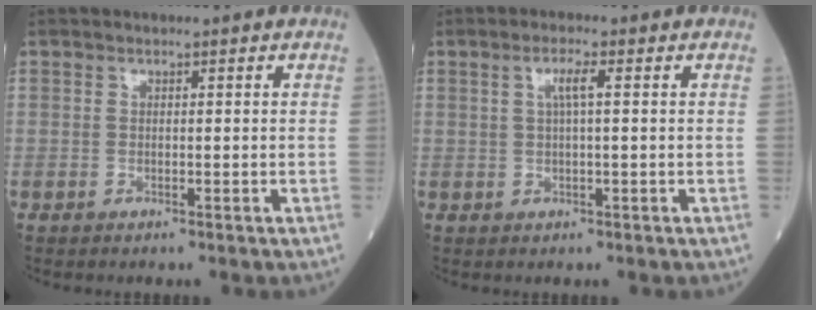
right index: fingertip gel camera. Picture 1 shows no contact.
{"total": 2.6, "force": [0.7, 0.1, 2.5], "torque": [-0.050, 0.005, 0.013]}